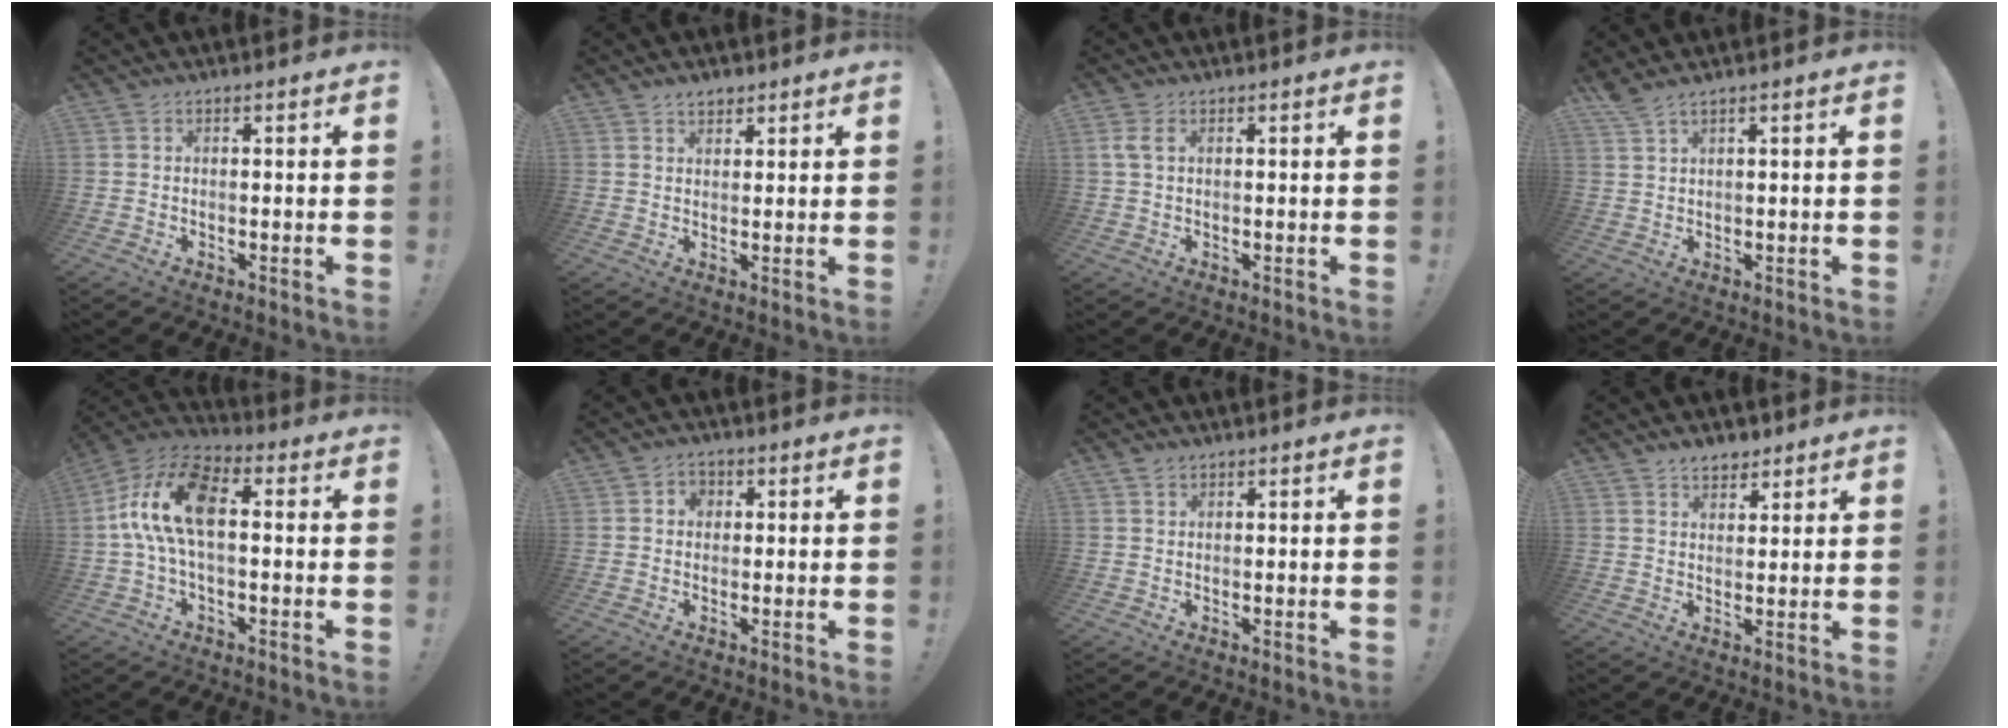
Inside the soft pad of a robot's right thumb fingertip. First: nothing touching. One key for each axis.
{"total": 2.8, "fx": 2.2, "fy": 1.4, "fz": 0.8, "tx": -0.001, "ty": -0.016, "tz": 0.038}
{"total": 3.4, "fx": 1.2, "fy": 1.9, "fz": 2.6, "tx": -0.058, "ty": 0.007, "tz": 0.025}
{"total": 2.7, "fx": 2.1, "fy": 0.1, "fz": 1.7, "tx": -0.041, "ty": -0.010, "tz": 0.040}
{"total": 15.0, "fx": 1.5, "fy": 7.4, "fz": 13.0, "tx": -0.255, "ty": 0.010, "tz": 0.028}
{"total": 3.4, "fx": 0.3, "fy": 3.0, "fz": 1.5, "tx": -0.023, "ty": 0.003, "tz": 0.004}
{"total": 1.3, "fx": 1.1, "fy": 0.6, "fz": 0.5, "tx": -0.008, "ty": -0.003, "tz": 0.020}
{"total": 4.6, "fx": 3.7, "fy": 2.5, "fz": 1.0, "tx": -0.005, "ty": -0.022, "tz": 0.067}